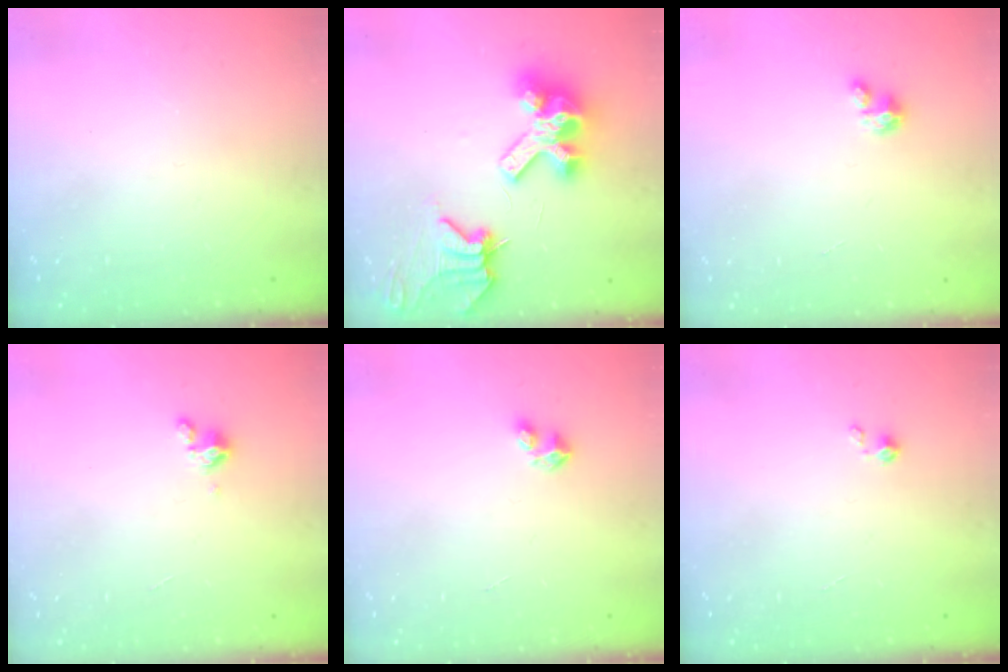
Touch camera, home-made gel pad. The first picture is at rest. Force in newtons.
{"total": 11.5, "press": 11.4, "slide": 1.5}
{"total": 3.3, "press": 3.3, "slide": 0.2}
{"total": 1.8, "press": 1.7, "slide": 0.4}
{"total": 3.0, "press": 2.9, "slide": 0.2}
{"total": 0.0}